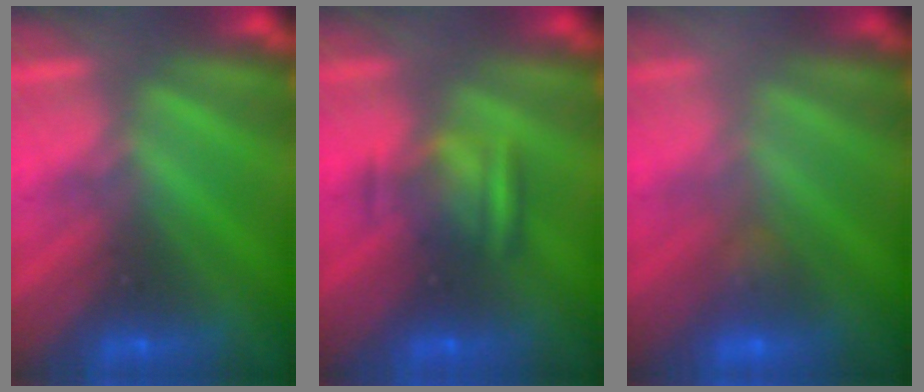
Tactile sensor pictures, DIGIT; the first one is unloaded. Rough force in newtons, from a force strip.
{"total": 7.6}
{"total": 2.2}